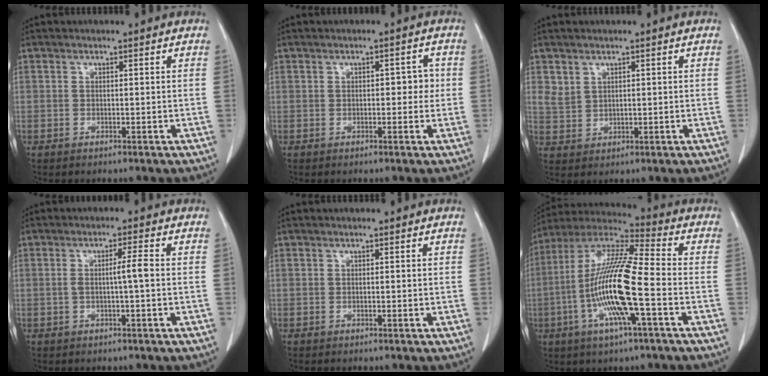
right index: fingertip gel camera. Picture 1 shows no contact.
{"total": 3.2, "force": [0.1, 1.7, 2.8], "torque": [-0.037, 0.021, 0.002]}
{"total": 3.4, "force": [1.5, 2.8, 1.2], "torque": [-0.027, 0.008, 0.042]}
{"total": 3.5, "force": [-0.2, 0.2, 3.5], "torque": [-0.067, 0.007, 0.000]}
{"total": 0.0}
{"total": 17.5, "force": [-4.1, 1.8, 16.9], "torque": [-0.347, -0.005, -0.080]}